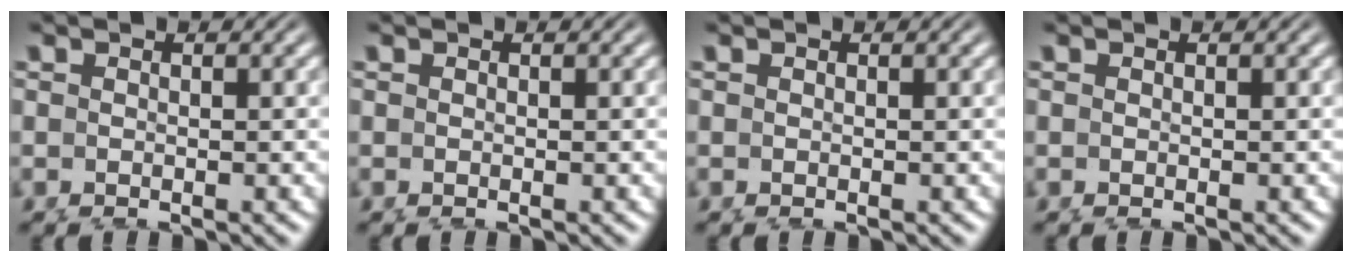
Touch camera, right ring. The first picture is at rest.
{"total": 0.0}
{"total": 0.0}
{"total": 0.0}